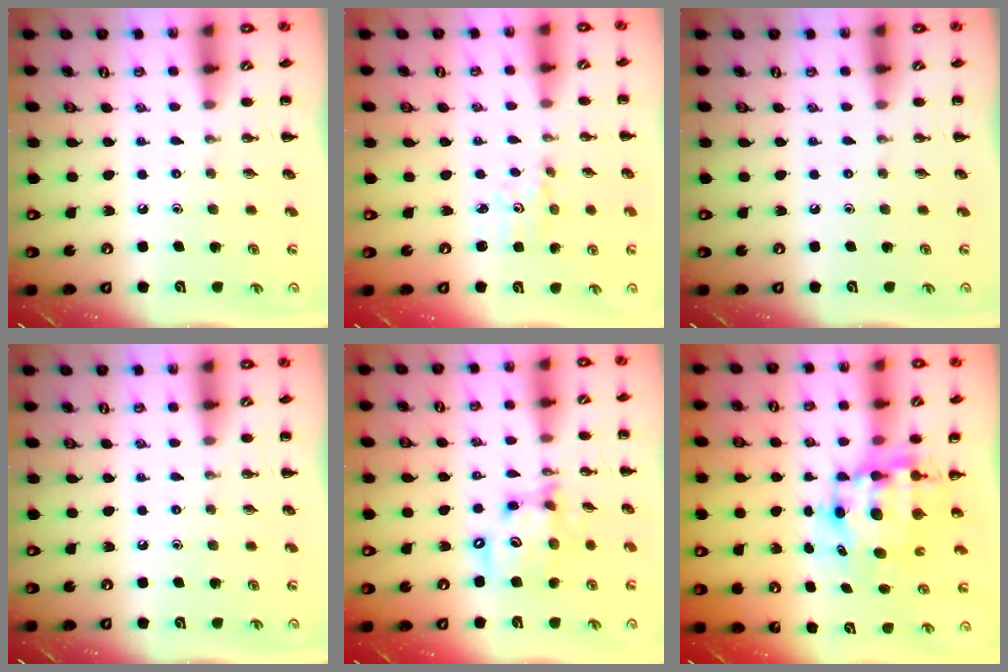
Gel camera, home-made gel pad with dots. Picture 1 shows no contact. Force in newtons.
{"total": 2.0, "press": 1.9, "slide": 0.7}
{"total": 0.0}
{"total": 0.0}
{"total": 14.4, "press": 14.0, "slide": 3.1}
{"total": 8.6, "press": 8.2, "slide": 2.3}